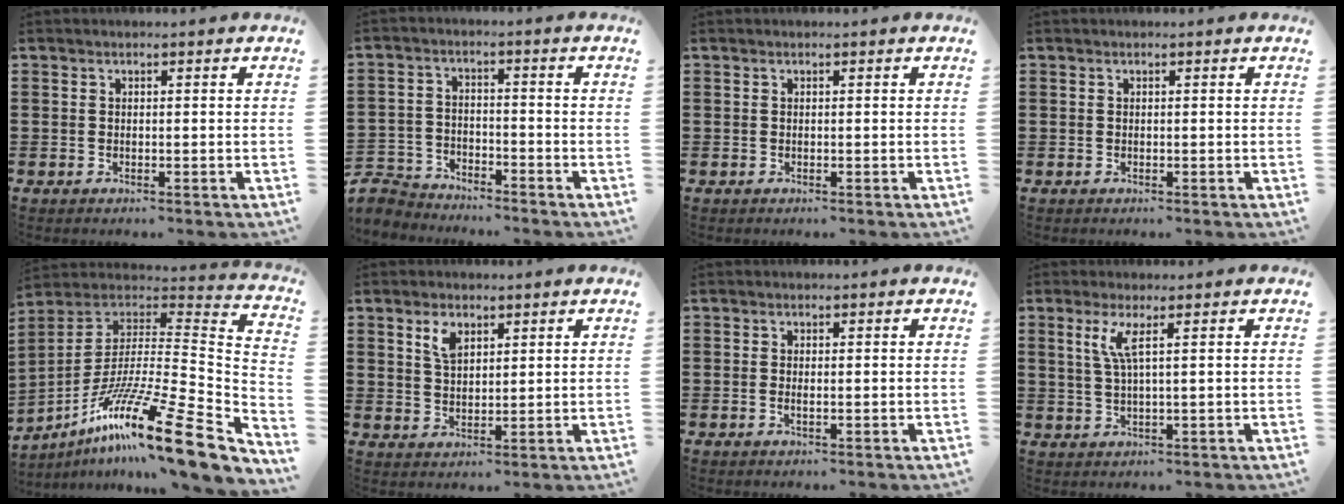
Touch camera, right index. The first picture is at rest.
{"total": 4.3, "force": [-4.2, 0.9, -0.3], "torque": [-0.015, 0.000, -0.095]}
{"total": 0.0}
{"total": 0.0}
{"total": 18.9, "force": [-12.2, 1.6, 14.4], "torque": [-0.254, 0.009, -0.221]}
{"total": 3.7, "force": [2.2, 1.9, 2.3], "torque": [-0.046, 0.004, 0.039]}
{"total": 0.7, "force": [-0.1, 0.2, 0.6], "torque": [-0.012, -0.002, -0.002]}
{"total": 3.8, "force": [1.3, 0.0, 3.6], "torque": [-0.083, -0.005, 0.018]}